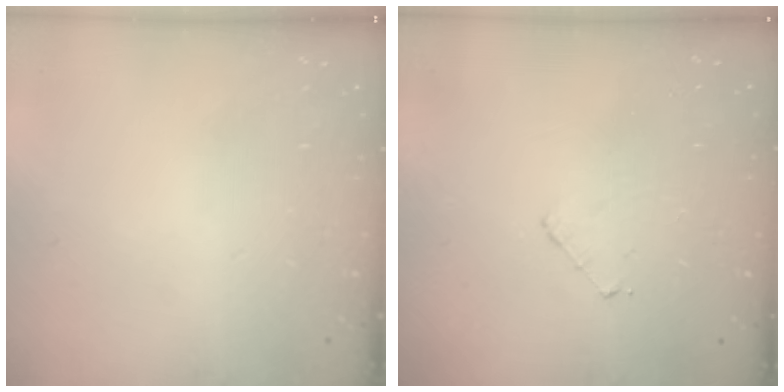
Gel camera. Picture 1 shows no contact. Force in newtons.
{"total": 3.0, "press": 3.0, "slide": 0.3}